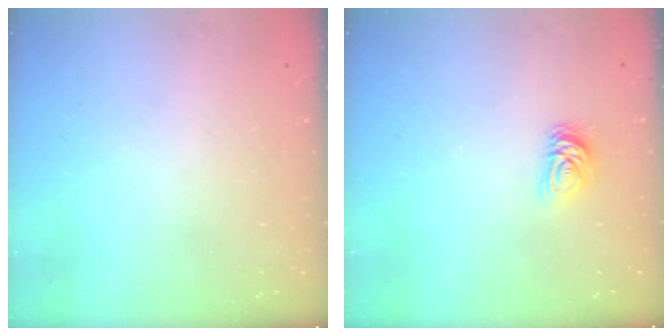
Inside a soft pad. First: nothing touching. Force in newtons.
{"total": 5.2, "press": 5.2, "slide": 0.7}